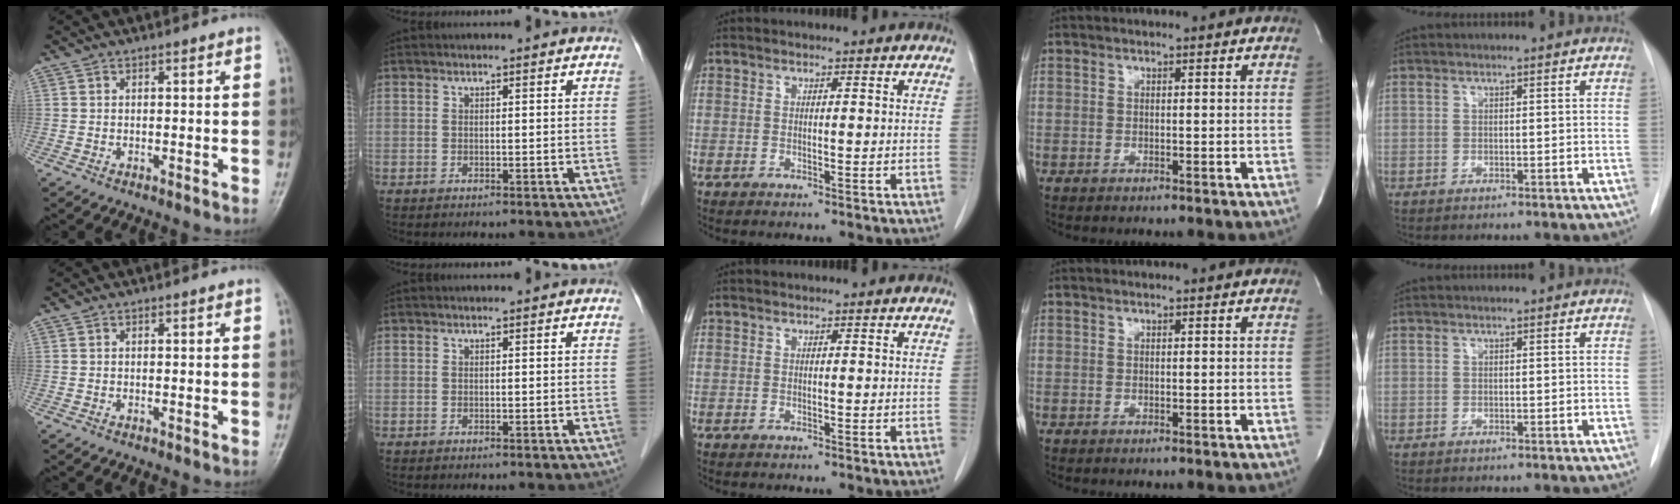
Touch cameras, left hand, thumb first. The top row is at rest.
{}